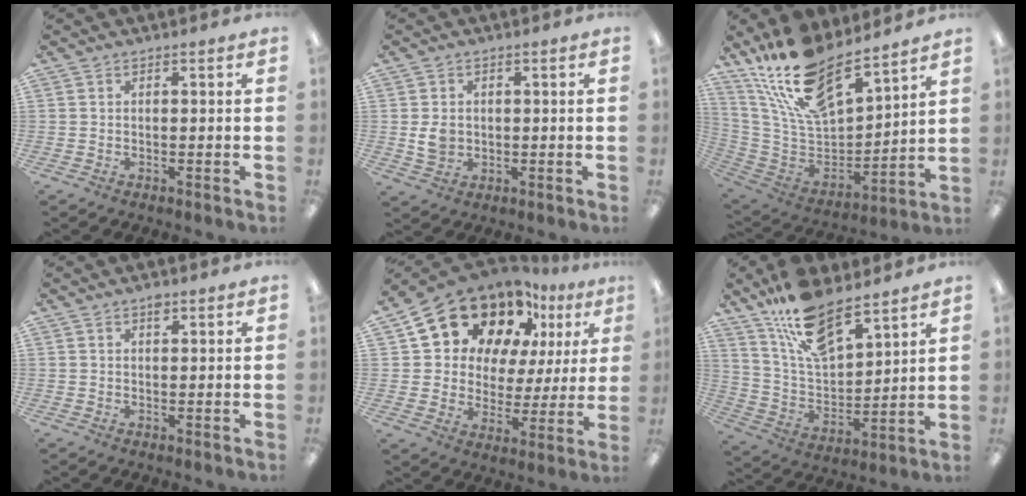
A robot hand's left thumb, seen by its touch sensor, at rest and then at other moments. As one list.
[{"total": 4.6, "force": [0.1, 3.9, 2.5], "torque": [-0.029, 0.003, 0.001]}, {"total": 20.9, "force": [16.4, 7.7, 10.4], "torque": [-0.208, -0.101, 0.295]}, {"total": 1.8, "force": [1.1, 0.9, 1.1], "torque": [-0.007, -0.005, 0.016]}, {"total": 20.1, "force": [13.7, 11.8, 8.7], "torque": [-0.161, -0.082, 0.249]}, {"total": 15.9, "force": [11.9, 6.2, 8.5], "torque": [-0.167, -0.061, 0.215]}]